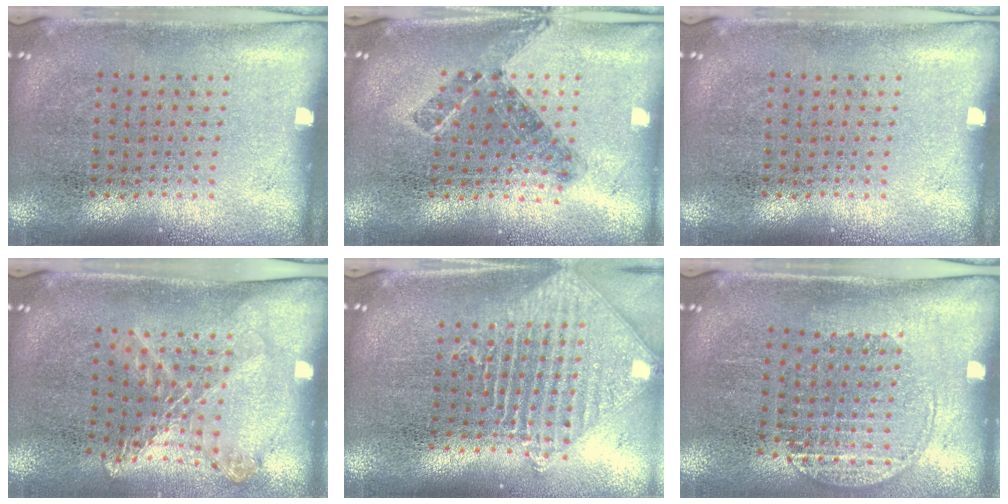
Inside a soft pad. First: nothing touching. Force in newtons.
{"total": 0.8, "press": 0.7, "slide": 0.4}
{"total": 0.0}
{"total": 1.3, "press": 1.2, "slide": 0.4}
{"total": 1.9, "press": 1.6, "slide": 1.1}
{"total": 1.5, "press": 1.3, "slide": 0.8}